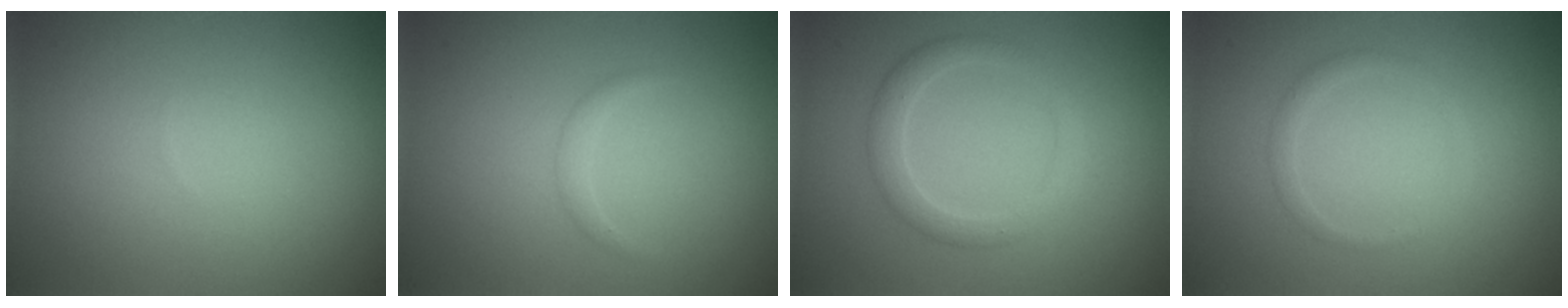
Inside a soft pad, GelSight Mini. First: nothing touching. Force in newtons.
{"total": 0.8, "press": 0.8, "slide": 0.0}
{"total": 2.4, "press": 2.4, "slide": 0.2}
{"total": 1.0, "press": 1.0, "slide": 0.1}